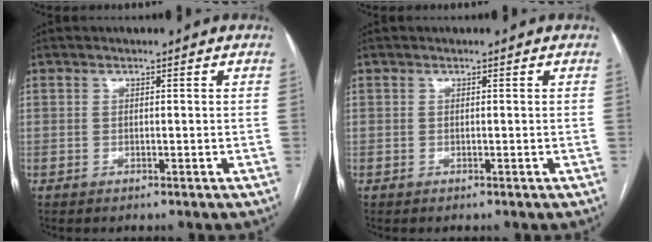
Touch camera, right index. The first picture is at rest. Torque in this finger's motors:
{"motor_torque": [0.00, 0.00, 0.00, 0.01]}